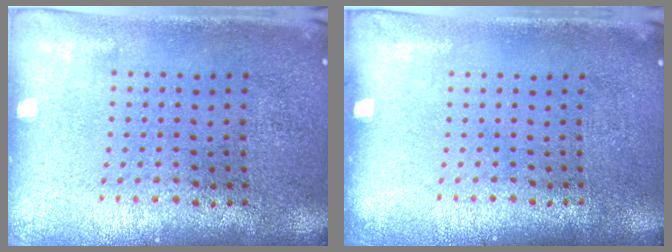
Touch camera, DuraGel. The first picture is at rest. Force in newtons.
{"total": 0.0}